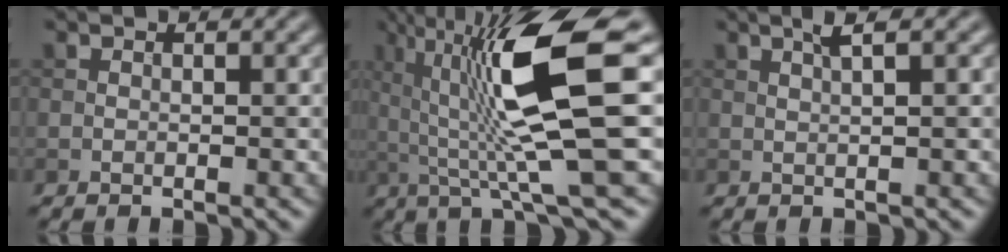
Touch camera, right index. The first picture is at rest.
{"total": 12.3, "force": [2.3, 2.3, 11.8], "torque": [-0.188, 0.002, 0.045]}
{"total": 1.8, "force": [0.8, 0.3, 1.6], "torque": [-0.025, 0.004, 0.014]}